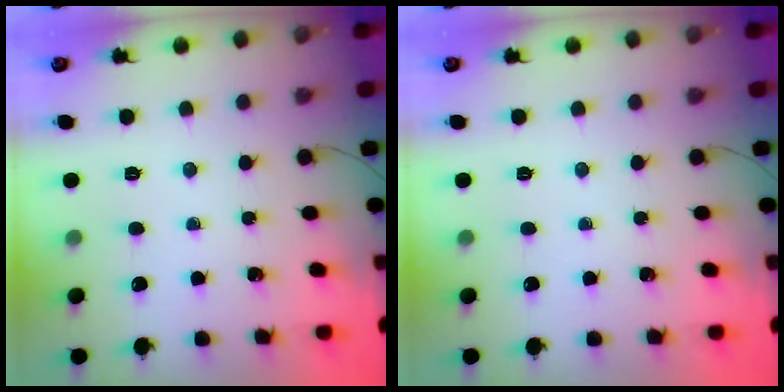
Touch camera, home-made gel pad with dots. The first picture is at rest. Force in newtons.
{"total": 0.0}